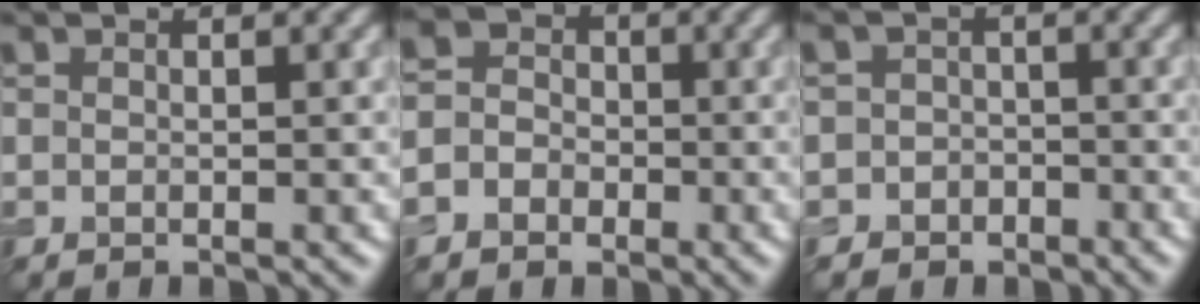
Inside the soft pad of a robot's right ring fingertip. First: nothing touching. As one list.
[{"total": 5.2, "force": [-2.0, 4.6, 1.3], "torque": [-0.008, 0.001, -0.058]}, {"total": 3.1, "force": [-1.6, 2.7, 0.0], "torque": [0.041, 0.005, -0.038]}]